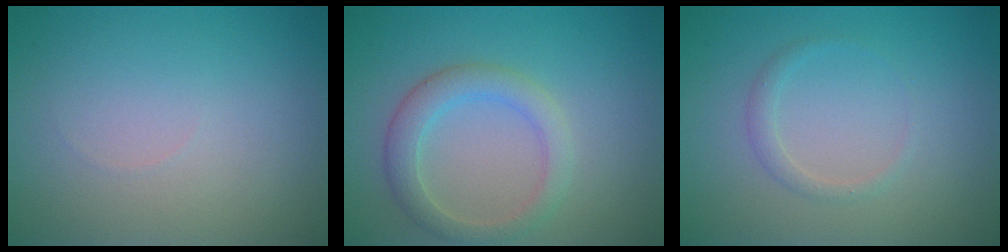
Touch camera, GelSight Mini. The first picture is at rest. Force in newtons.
{"total": 3.2, "press": 3.2, "slide": 0.1}
{"total": 1.2, "press": 1.2, "slide": 0.0}